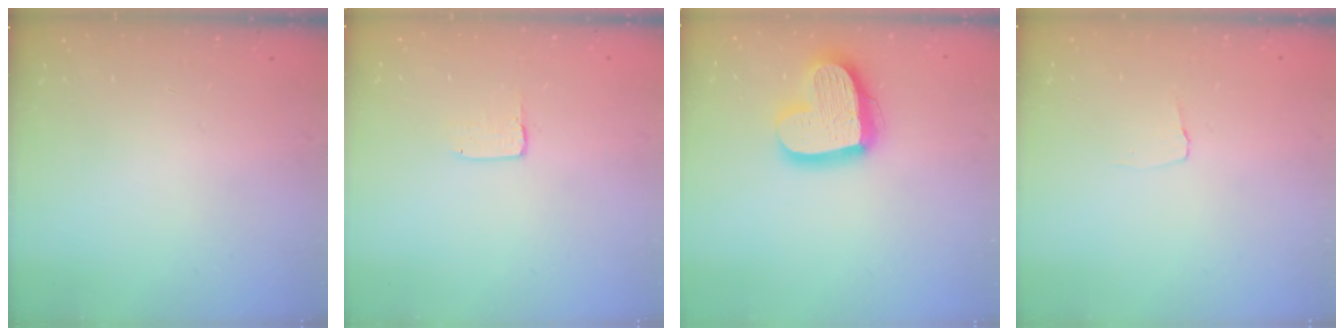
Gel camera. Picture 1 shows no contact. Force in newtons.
{"total": 2.0, "press": 2.0, "slide": 0.0}
{"total": 18.0, "press": 17.9, "slide": 1.5}
{"total": 2.9, "press": 2.8, "slide": 0.3}